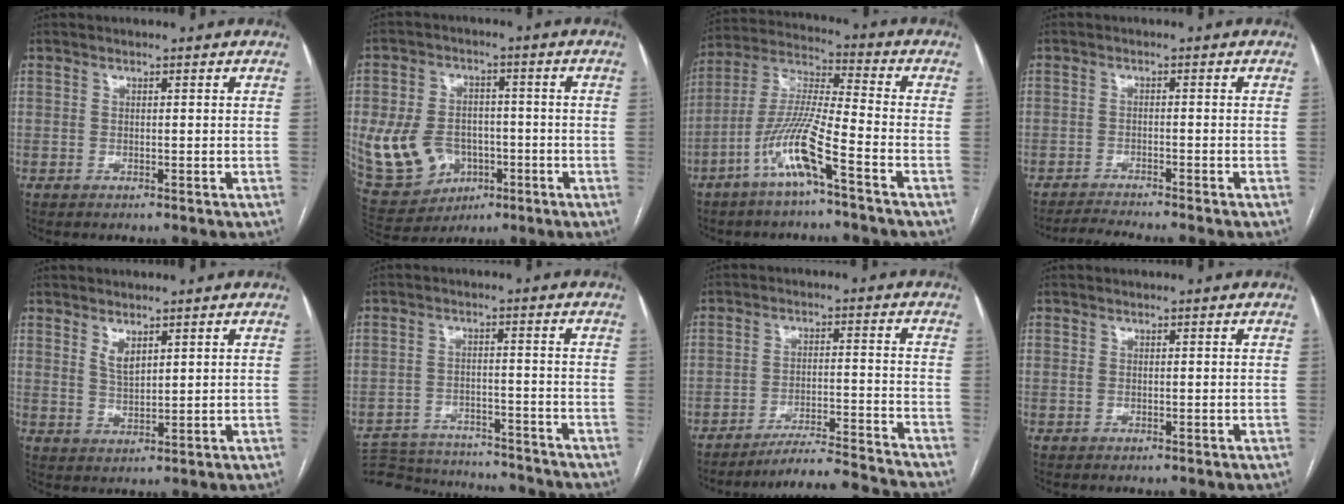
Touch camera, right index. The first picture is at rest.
{"total": 13.9, "force": [-3.2, 10.7, 8.3], "torque": [-0.192, 0.014, -0.030]}
{"total": 11.4, "force": [-5.9, 0.4, 9.7], "torque": [-0.204, 0.000, -0.121]}
{"total": 5.0, "force": [-4.6, -1.0, 1.6], "torque": [-0.026, -0.014, -0.075]}
{"total": 3.0, "force": [1.9, 1.1, 2.0], "torque": [-0.041, -0.006, 0.045]}
{"total": 18.3, "force": [-17.1, 3.9, 5.3], "torque": [-0.127, -0.009, -0.243]}
{"total": 11.0, "force": [-10.6, -2.3, 1.9], "torque": [-0.018, -0.002, -0.171]}
{"total": 0.8, "force": [0.2, 0.6, 0.4], "torque": [-0.007, 0.002, 0.004]}